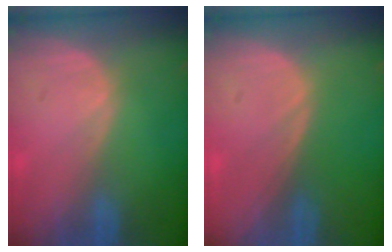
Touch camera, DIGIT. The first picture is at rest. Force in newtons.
{"total": 0.0}